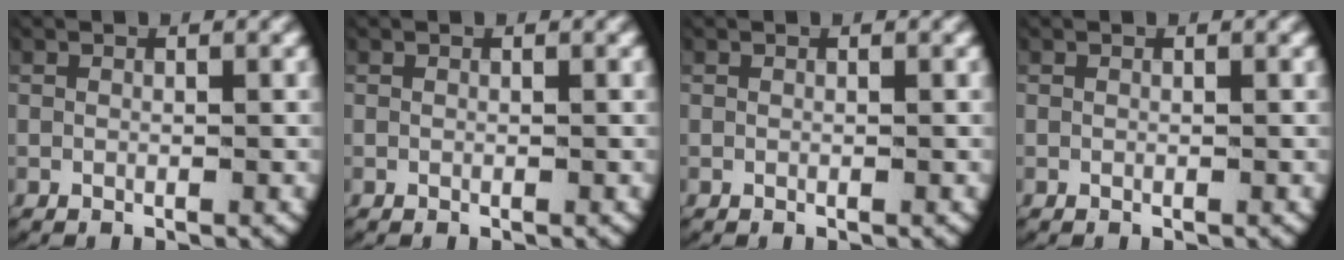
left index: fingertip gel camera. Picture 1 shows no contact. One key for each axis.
{"total": 0.0}
{"total": 0.0}
{"total": 0.0}